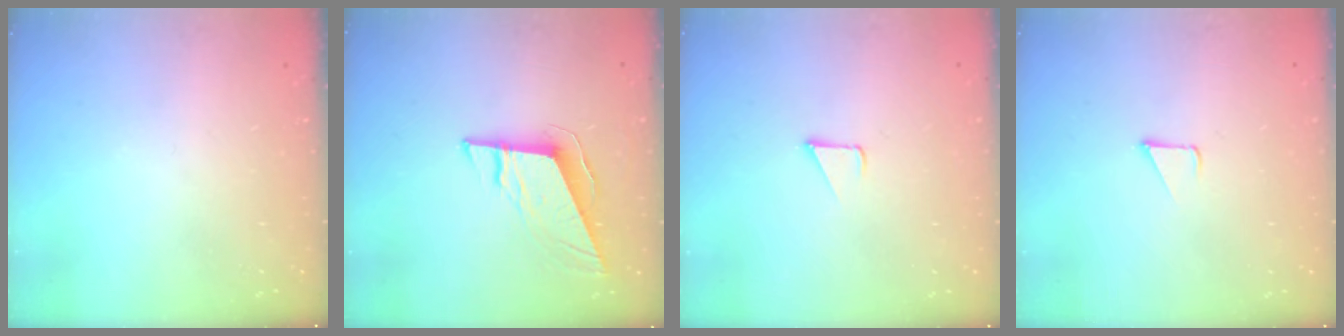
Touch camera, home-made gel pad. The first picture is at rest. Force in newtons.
{"total": 10.1, "press": 9.8, "slide": 2.7}
{"total": 1.6, "press": 1.6, "slide": 0.1}
{"total": 1.7, "press": 1.7, "slide": 0.1}